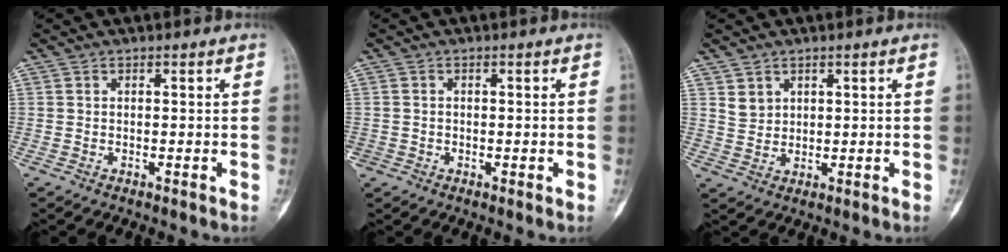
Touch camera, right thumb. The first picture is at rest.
{"total": 1.1, "force": [-0.4, 1.0, 0.1], "torque": [0.003, 0.004, -0.009]}
{"total": 2.9, "force": [1.7, 2.3, 0.7], "torque": [0.002, -0.015, 0.035]}